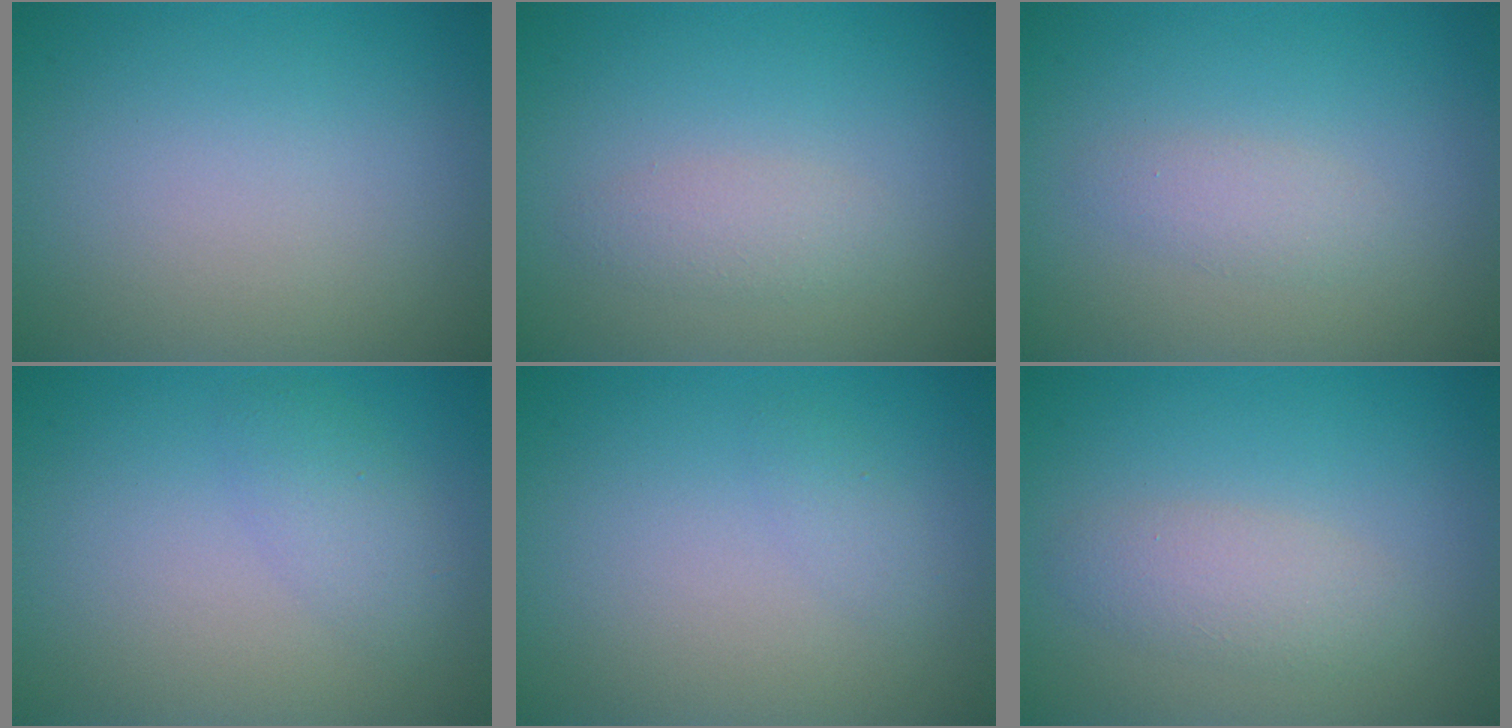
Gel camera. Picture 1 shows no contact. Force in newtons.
{"total": 1.6, "press": 1.6, "slide": 0.1}
{"total": 1.4, "press": 1.4, "slide": 0.1}
{"total": 2.0, "press": 2.0, "slide": 0.2}
{"total": 0.9, "press": 0.9, "slide": 0.2}
{"total": 2.5, "press": 2.5, "slide": 0.1}